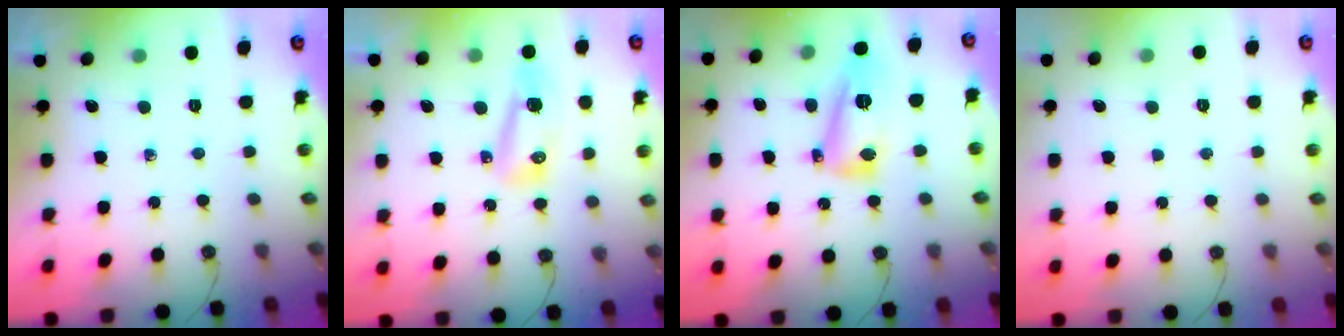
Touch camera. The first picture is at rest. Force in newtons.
{"total": 8.1, "press": 7.8, "slide": 2.1}
{"total": 14.7, "press": 14.7, "slide": 1.2}
{"total": 1.8, "press": 1.7, "slide": 0.6}